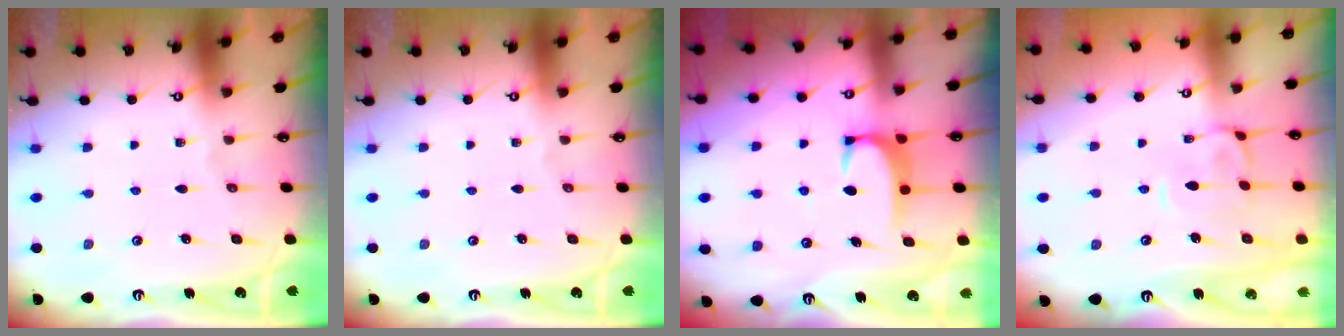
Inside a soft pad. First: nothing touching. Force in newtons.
{"total": 0.0}
{"total": 2.0, "press": 1.9, "slide": 0.5}
{"total": 1.4, "press": 1.1, "slide": 0.9}